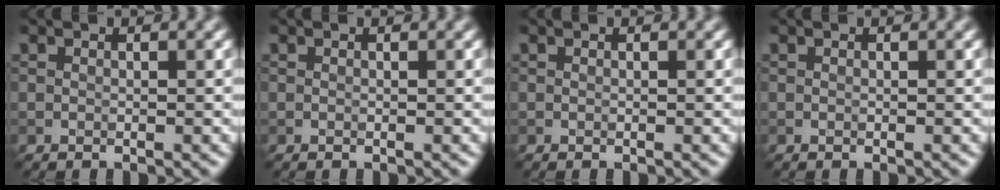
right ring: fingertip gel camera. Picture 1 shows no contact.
{"total": 0.0}
{"total": 0.0}
{"total": 0.0}